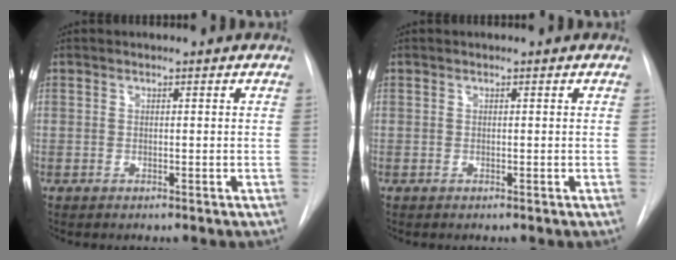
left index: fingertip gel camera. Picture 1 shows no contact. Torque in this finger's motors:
{"motor_torque": [0.00, 0.00, 0.00, 0.00]}